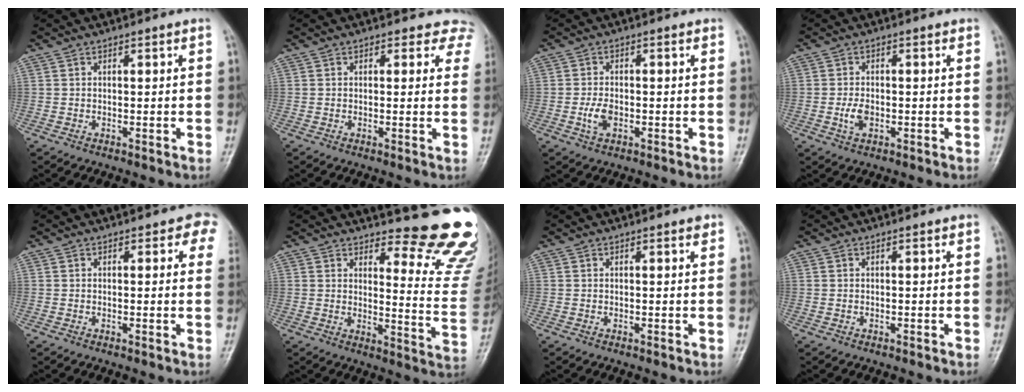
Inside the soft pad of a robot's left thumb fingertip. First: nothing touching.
{"total": 4.7, "force": [3.8, 2.8, 0.2], "torque": [0.042, -0.013, 0.013]}
{"total": 3.4, "force": [-0.9, 2.1, 2.6], "torque": [-0.050, 0.003, -0.018]}
{"total": 3.0, "force": [-0.7, 1.8, 2.3], "torque": [-0.043, 0.001, -0.014]}
{"total": 3.8, "force": [1.8, 2.1, 2.6], "torque": [0.007, -0.003, 0.006]}
{"total": 15.2, "force": [13.3, 3.2, 6.6], "torque": [-0.043, -0.150, 0.151]}
{"total": 0.9, "force": [0.6, 0.2, 0.6], "torque": [-0.008, -0.001, 0.005]}
{"total": 0.0}